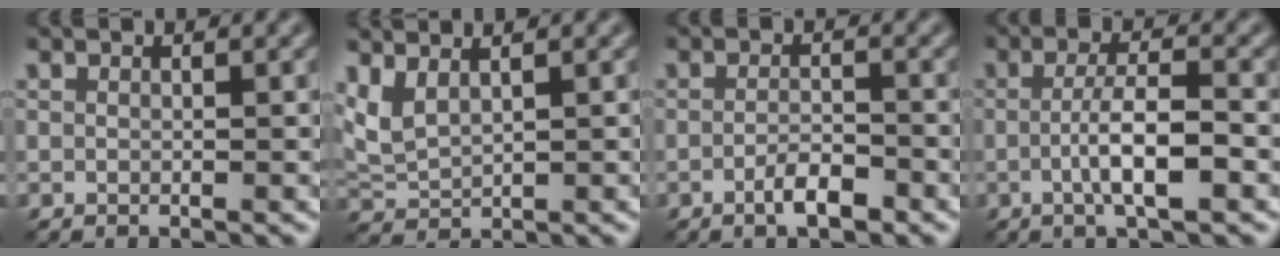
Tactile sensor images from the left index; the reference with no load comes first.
{"total": 2.8, "force": [1.8, 1.0, 1.9], "torque": [-0.055, 0.007, 0.043]}
{"total": 2.5, "force": [-1.4, 0.7, 2.0], "torque": [-0.035, 0.001, -0.027]}
{"total": 4.3, "force": [-0.9, 0.9, 4.1], "torque": [-0.072, 0.002, -0.018]}